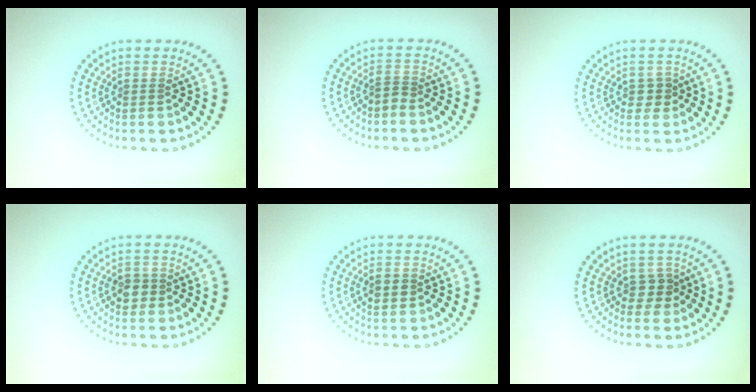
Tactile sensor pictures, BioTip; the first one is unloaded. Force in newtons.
{"total": 1.0, "press": 0.6, "slide": 0.8}
{"total": 1.1, "press": 1.1, "slide": 0.4}
{"total": 1.7, "press": 1.6, "slide": 0.5}
{"total": 1.7, "press": 1.7, "slide": 0.1}
{"total": 1.6, "press": 1.4, "slide": 0.7}